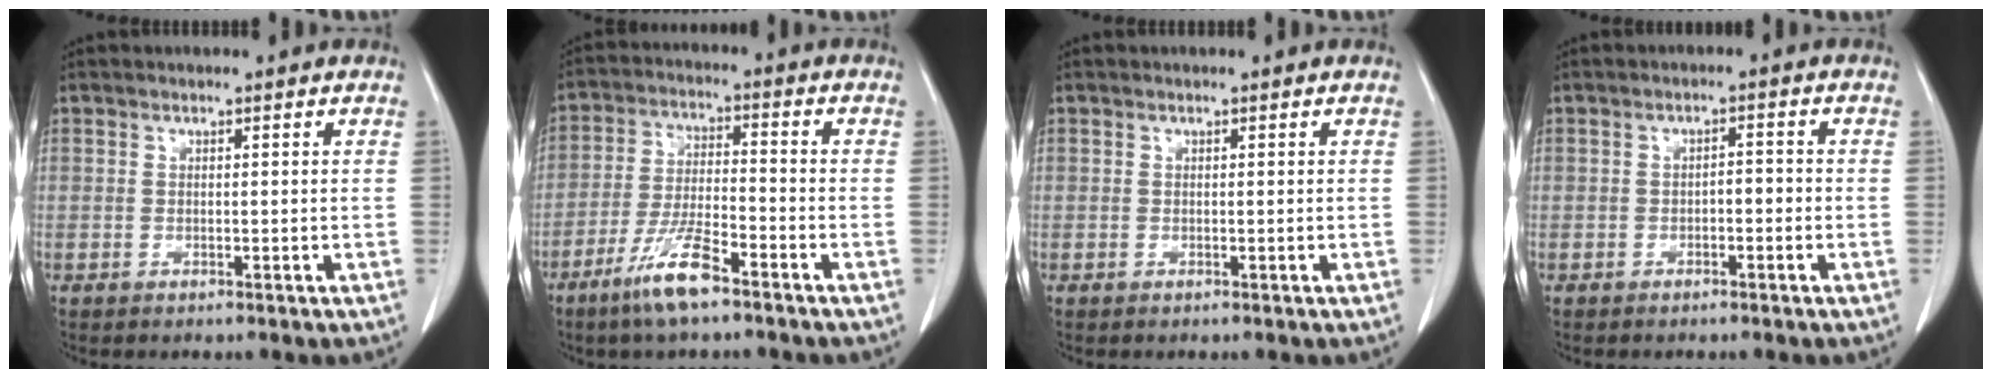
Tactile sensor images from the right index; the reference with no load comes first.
{"total": 8.6, "force": [-5.8, 1.2, 6.2], "torque": [-0.125, -0.013, -0.112]}
{"total": 0.0}
{"total": 1.8, "force": [-0.7, 0.8, 1.5], "torque": [-0.018, 0.006, -0.012]}